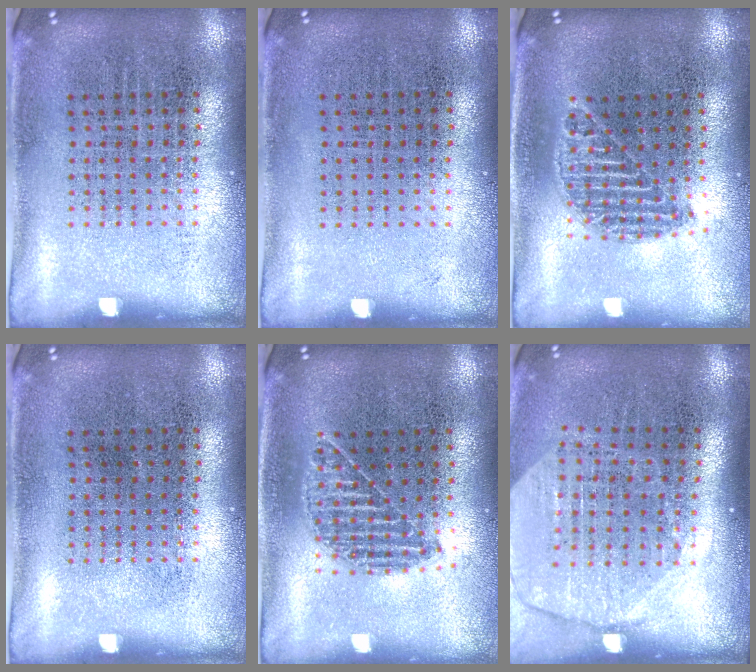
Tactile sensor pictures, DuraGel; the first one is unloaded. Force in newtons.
{"total": 0.0}
{"total": 1.2, "press": 1.1, "slide": 0.4}
{"total": 0.0}
{"total": 1.1, "press": 1.0, "slide": 0.5}
{"total": 2.1, "press": 1.8, "slide": 0.9}